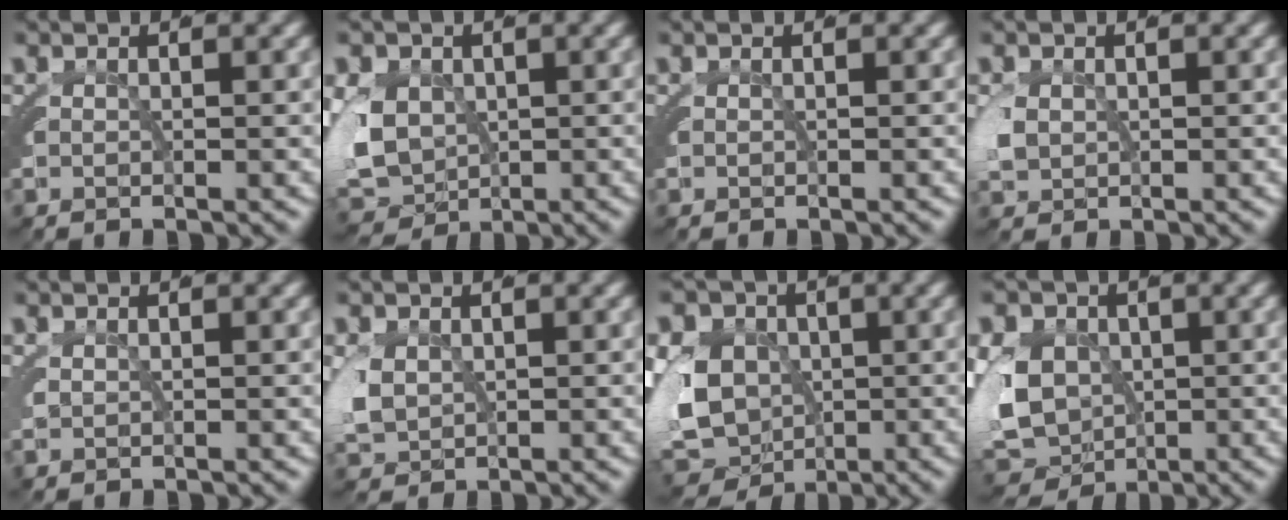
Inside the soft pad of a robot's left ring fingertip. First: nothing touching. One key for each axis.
{"total": 8.8, "fx": -0.3, "fy": 7.8, "fz": 4.0, "tx": -0.111, "ty": -0.035, "tz": 0.008}
{"total": 0.0}
{"total": 1.4, "fx": 0.7, "fy": 1.0, "fz": 0.8, "tx": -0.034, "ty": 0.007, "tz": 0.013}
{"total": 0.9, "fx": 0.8, "fy": 0.4, "fz": 0.2, "tx": -0.017, "ty": 0.003, "tz": 0.015}
{"total": 2.6, "fx": 0.9, "fy": 1.9, "fz": 1.6, "tx": -0.057, "ty": -0.005, "tz": 0.026}
{"total": 15.2, "fx": -1.6, "fy": 13.5, "fz": 6.7, "tx": -0.173, "ty": -0.048, "tz": -0.025}
{"total": 12.2, "fx": -1.5, "fy": 10.7, "fz": 5.5, "tx": -0.135, "ty": -0.037, "tz": -0.019}